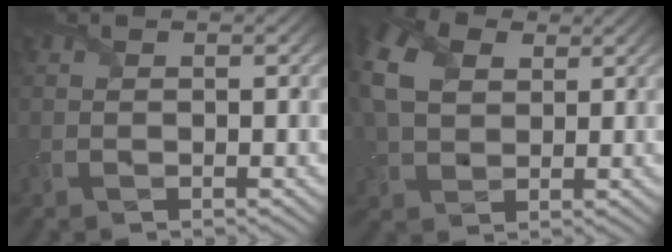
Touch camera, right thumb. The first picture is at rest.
{"total": 9.3, "force": [3.0, 6.3, 6.1], "torque": [-0.174, 0.020, 0.056]}